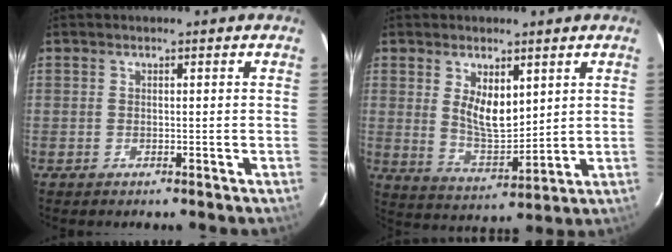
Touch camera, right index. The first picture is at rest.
{"total": 8.5, "force": [3.0, 4.0, 6.9], "torque": [-0.117, -0.005, 0.068]}